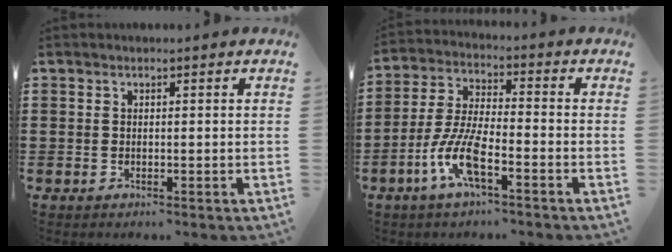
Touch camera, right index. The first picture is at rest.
{"total": 8.4, "force": [-4.3, 1.9, 7.0], "torque": [-0.177, -0.017, -0.087]}